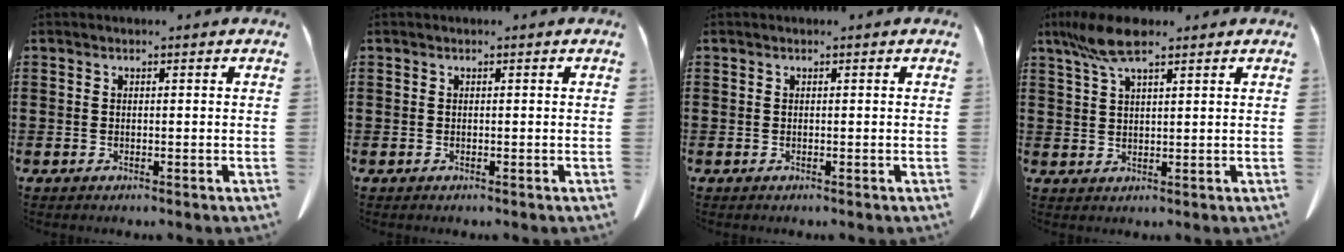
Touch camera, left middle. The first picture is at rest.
{"total": 0.0}
{"total": 0.0}
{"total": 6.7, "force": [4.1, 1.7, 5.0], "torque": [-0.114, 0.001, 0.073]}